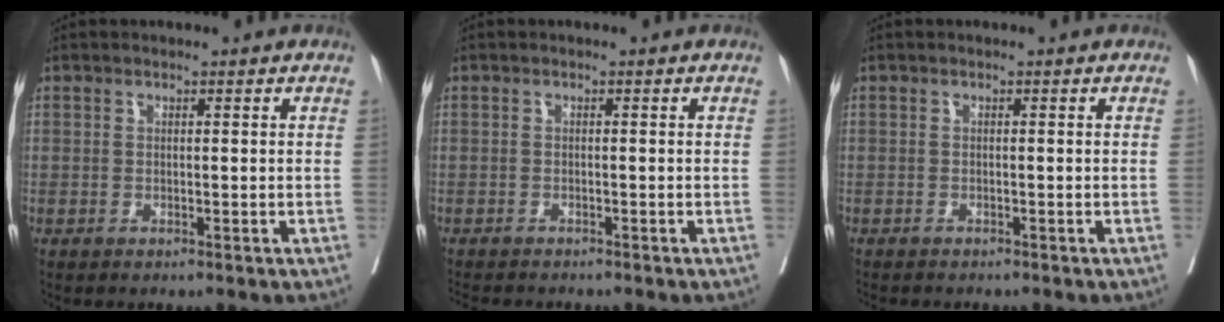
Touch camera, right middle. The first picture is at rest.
{"total": 5.2, "force": [-4.7, 0.9, 1.9], "torque": [-0.030, -0.012, -0.071]}
{"total": 3.1, "force": [-2.8, 0.6, 1.2], "torque": [-0.025, -0.008, -0.034]}